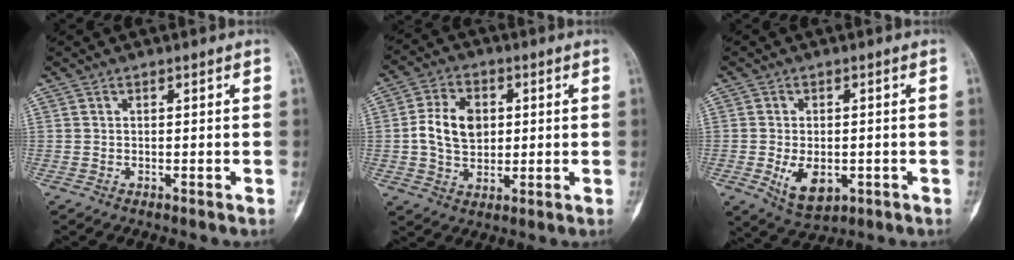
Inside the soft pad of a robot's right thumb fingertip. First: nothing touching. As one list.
[{"total": 9.5, "force": [0.9, 6.9, 6.6], "torque": [-0.101, 0.003, 0.016]}, {"total": 7.2, "force": [-1.8, 4.4, 5.4], "torque": [-0.080, -0.006, -0.019]}]